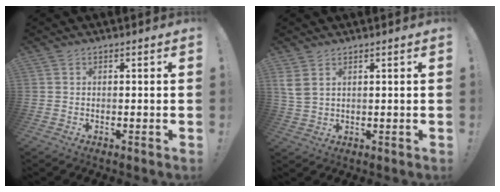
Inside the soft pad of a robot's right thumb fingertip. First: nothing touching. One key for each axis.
{"total": 4.1, "fx": 2.3, "fy": 2.1, "fz": 2.6, "tx": -0.056, "ty": -0.010, "tz": 0.044}